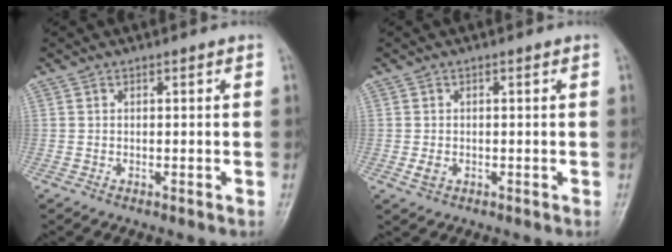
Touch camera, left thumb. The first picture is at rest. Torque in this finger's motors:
{"motor_torque": [0.36, 0.48, 0.47, -0.04, 0.00]}